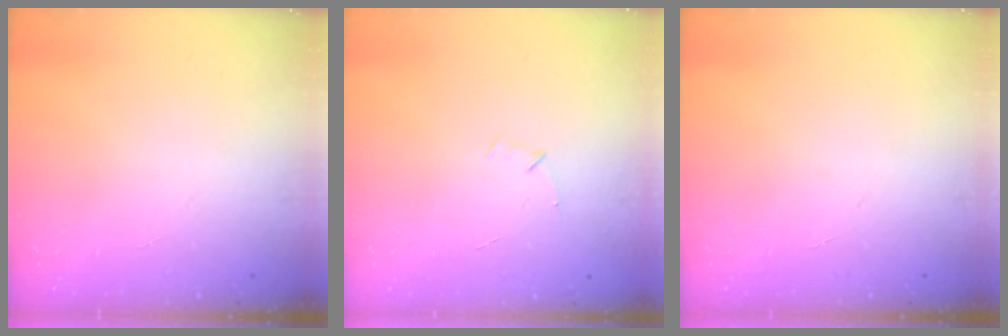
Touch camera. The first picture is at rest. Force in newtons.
{"total": 3.9, "press": 3.8, "slide": 1.1}
{"total": 0.0}